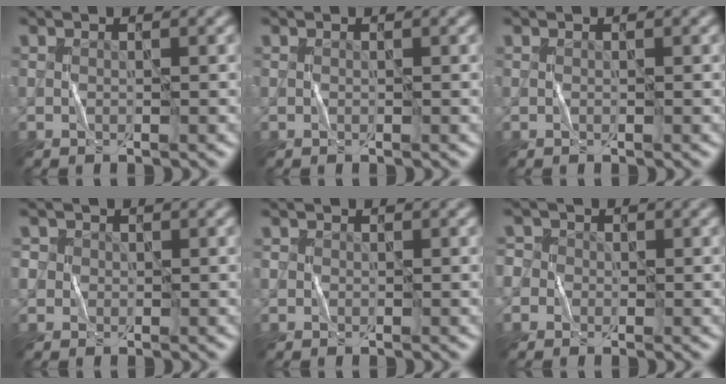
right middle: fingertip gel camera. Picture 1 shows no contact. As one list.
[{"total": 0.0}, {"total": 0.0}, {"total": 2.7, "force": [0.7, 2.5, 0.8], "torque": [-0.004, 0.011, 0.001]}, {"total": 0.7, "force": [-0.1, 0.7, 0.0], "torque": [0.004, -0.002, -0.005]}, {"total": 3.1, "force": [0.2, 3.0, 0.9], "torque": [0.004, 0.022, -0.030]}]